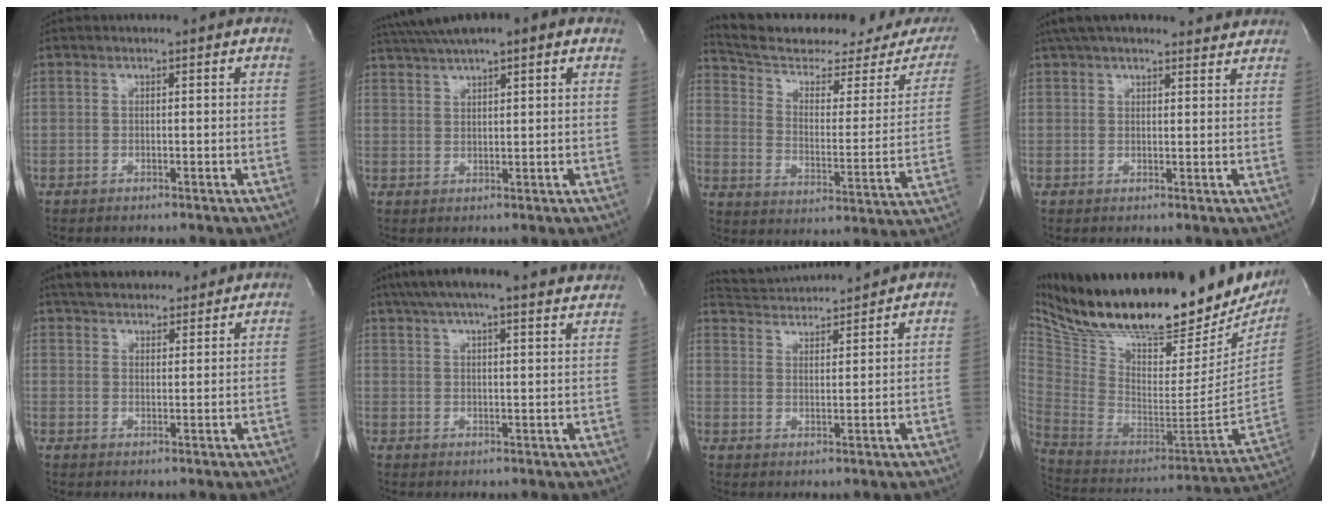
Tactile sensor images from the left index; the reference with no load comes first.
{"total": 11.6, "force": [8.8, 1.9, 7.3], "torque": [-0.131, 0.048, 0.130]}
{"total": 24.2, "force": [22.0, 4.5, 9.0], "torque": [-0.139, -0.044, 0.295]}
{"total": 15.2, "force": [13.7, 3.2, 5.8], "torque": [-0.085, 0.042, 0.186]}
{"total": 12.9, "force": [11.5, 4.0, 4.5], "torque": [-0.063, 0.032, 0.167]}
{"total": 23.5, "force": [21.1, 2.3, 10.0], "torque": [-0.163, 0.006, 0.266]}
{"total": 9.2, "force": [9.0, -0.2, 1.5], "torque": [-0.041, 0.017, 0.150]}
{"total": 34.8, "force": [27.5, 10.2, 18.7], "torque": [-0.342, -0.027, 0.417]}